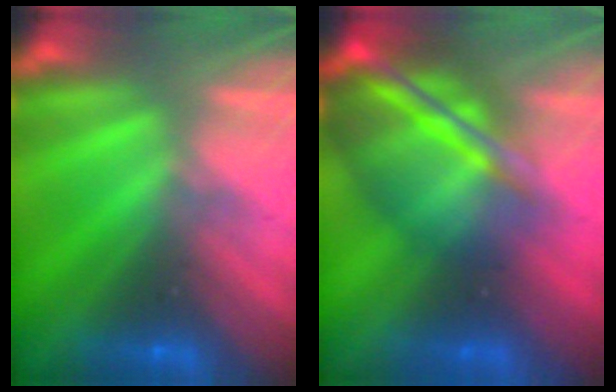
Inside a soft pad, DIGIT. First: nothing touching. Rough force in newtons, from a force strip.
{"total": 8.3}